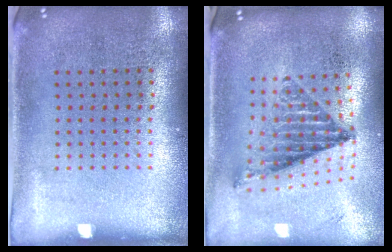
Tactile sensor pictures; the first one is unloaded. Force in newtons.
{"total": 1.1, "press": 1.0, "slide": 0.5}